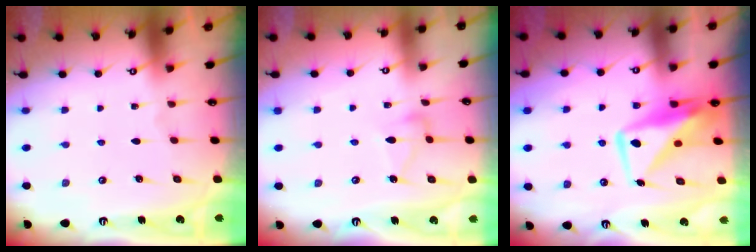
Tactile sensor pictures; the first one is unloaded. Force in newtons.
{"total": 5.3, "press": 5.3, "slide": 0.3}
{"total": 11.7, "press": 11.7, "slide": 0.8}